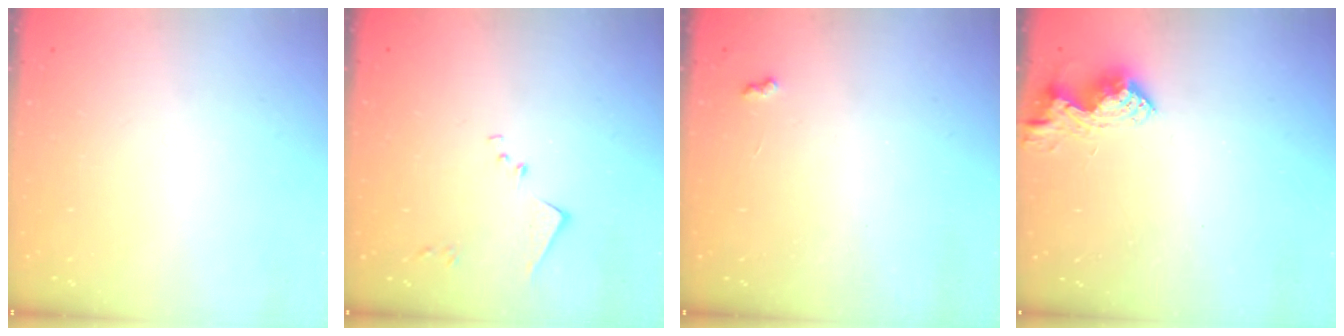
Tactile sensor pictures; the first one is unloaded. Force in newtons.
{"total": 6.8, "press": 6.8, "slide": 0.6}
{"total": 3.2, "press": 3.1, "slide": 0.5}
{"total": 13.7, "press": 13.6, "slide": 0.9}